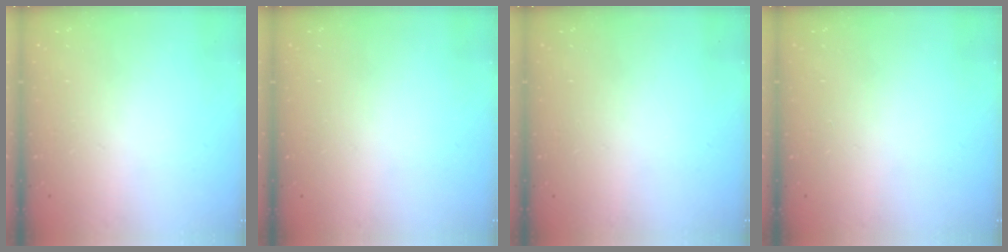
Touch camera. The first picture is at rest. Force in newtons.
{"total": 0.0}
{"total": 0.0}
{"total": 0.0}